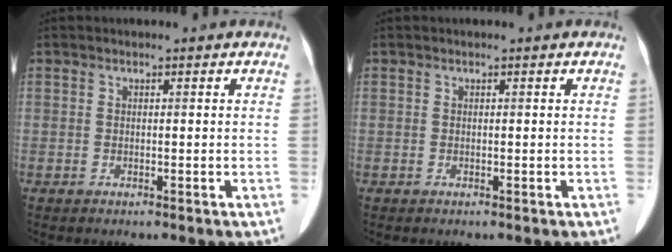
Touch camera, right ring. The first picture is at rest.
{"total": 0.0}